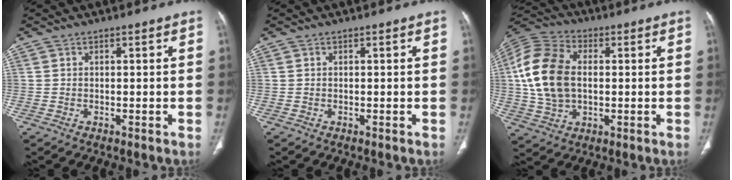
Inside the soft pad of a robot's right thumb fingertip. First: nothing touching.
{"total": 0.0}
{"total": 16.0, "force": [1.1, 10.5, 12.1], "torque": [-0.243, 0.016, 0.018]}